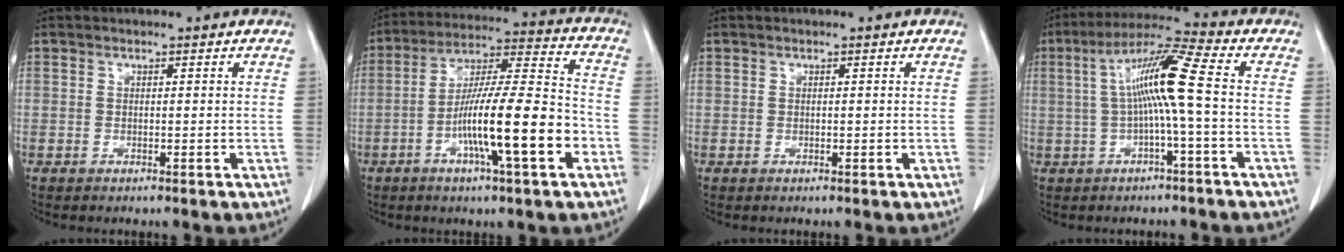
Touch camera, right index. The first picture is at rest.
{"total": 16.2, "force": [-5.6, 1.1, 15.2], "torque": [-0.264, 0.002, -0.094]}
{"total": 0.0}
{"total": 9.5, "force": [0.0, -0.9, 9.5], "torque": [-0.176, 0.024, 0.000]}